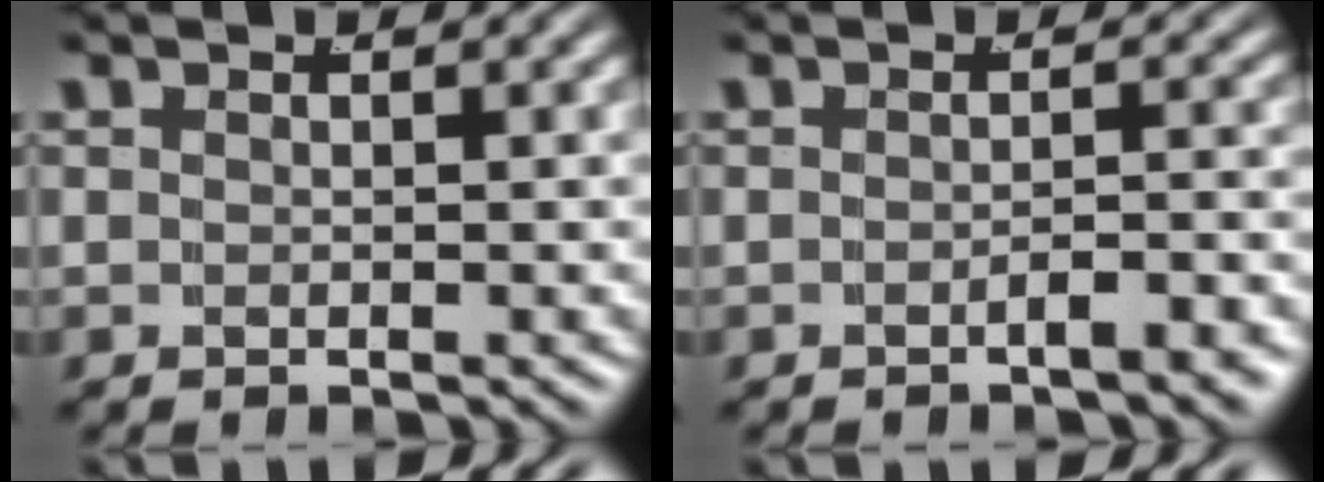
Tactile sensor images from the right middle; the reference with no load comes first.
{"total": 1.8, "force": [-1.6, -0.1, 0.8], "torque": [-0.004, 0.005, -0.030]}